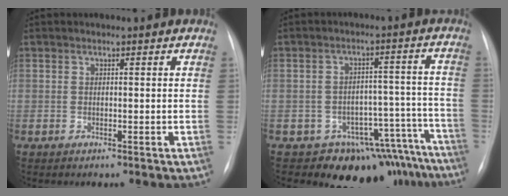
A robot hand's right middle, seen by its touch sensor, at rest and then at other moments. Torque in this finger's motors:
{"motor_torque": [0.70, -0.80, 0.02, 0.00]}